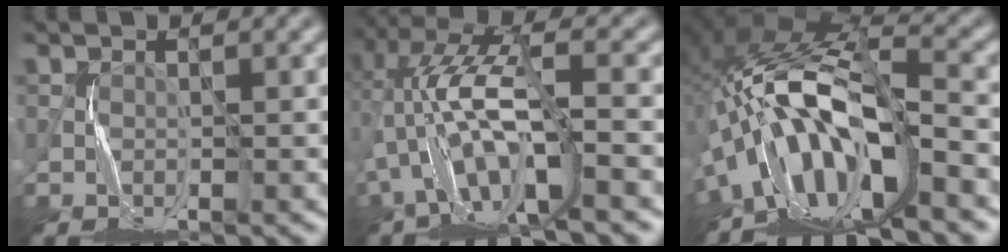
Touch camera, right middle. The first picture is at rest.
{"total": 9.8, "force": [-1.6, 3.5, 8.9], "torque": [-0.182, 0.022, -0.040]}
{"total": 11.6, "force": [-5.1, 4.2, 9.5], "torque": [-0.173, 0.013, -0.098]}